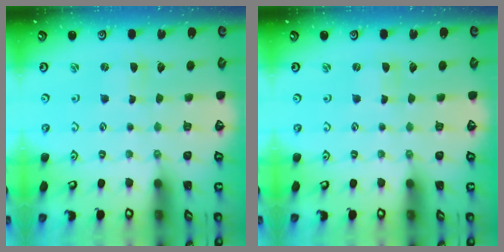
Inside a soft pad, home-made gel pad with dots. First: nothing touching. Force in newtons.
{"total": 0.0}